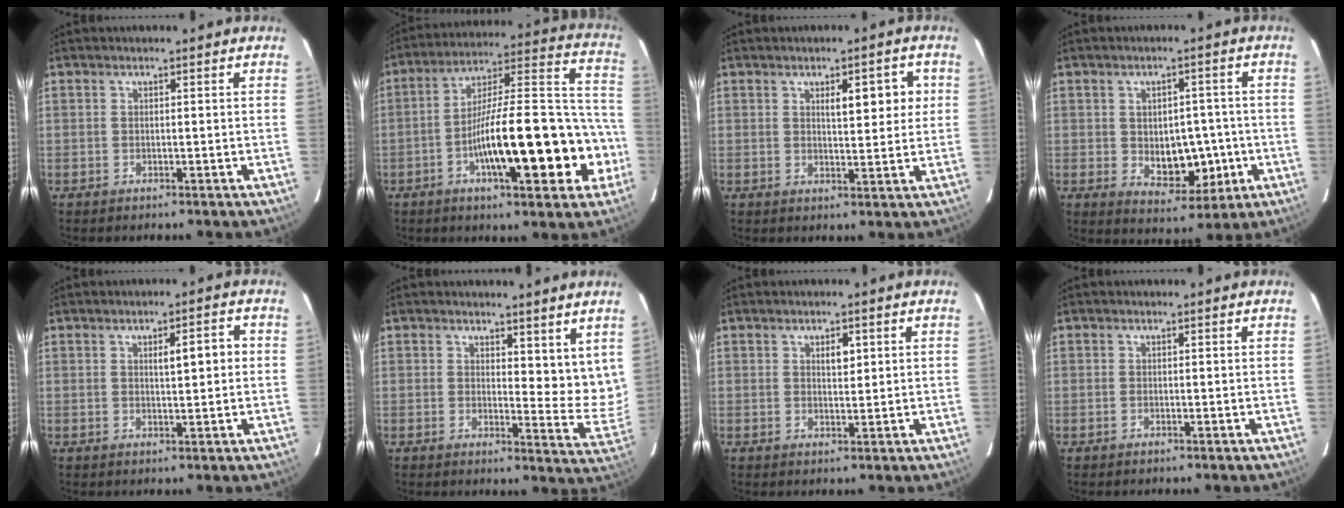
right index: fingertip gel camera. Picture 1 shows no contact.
{"total": 22.2, "force": [-6.7, 4.7, 20.6], "torque": [-0.276, 0.035, -0.093]}
{"total": 5.7, "force": [1.8, 1.9, 5.0], "torque": [-0.069, 0.009, 0.029]}
{"total": 8.3, "force": [-1.2, 5.2, 6.4], "torque": [-0.083, 0.005, -0.003]}
{"total": 4.1, "force": [0.8, 1.0, 3.9], "torque": [-0.059, 0.010, 0.014]}
{"total": 8.6, "force": [6.8, 3.4, 4.1], "torque": [-0.037, -0.035, 0.080]}
{"total": 2.2, "force": [1.0, 1.0, 1.7], "torque": [-0.027, 0.001, 0.017]}
{"total": 0.0}